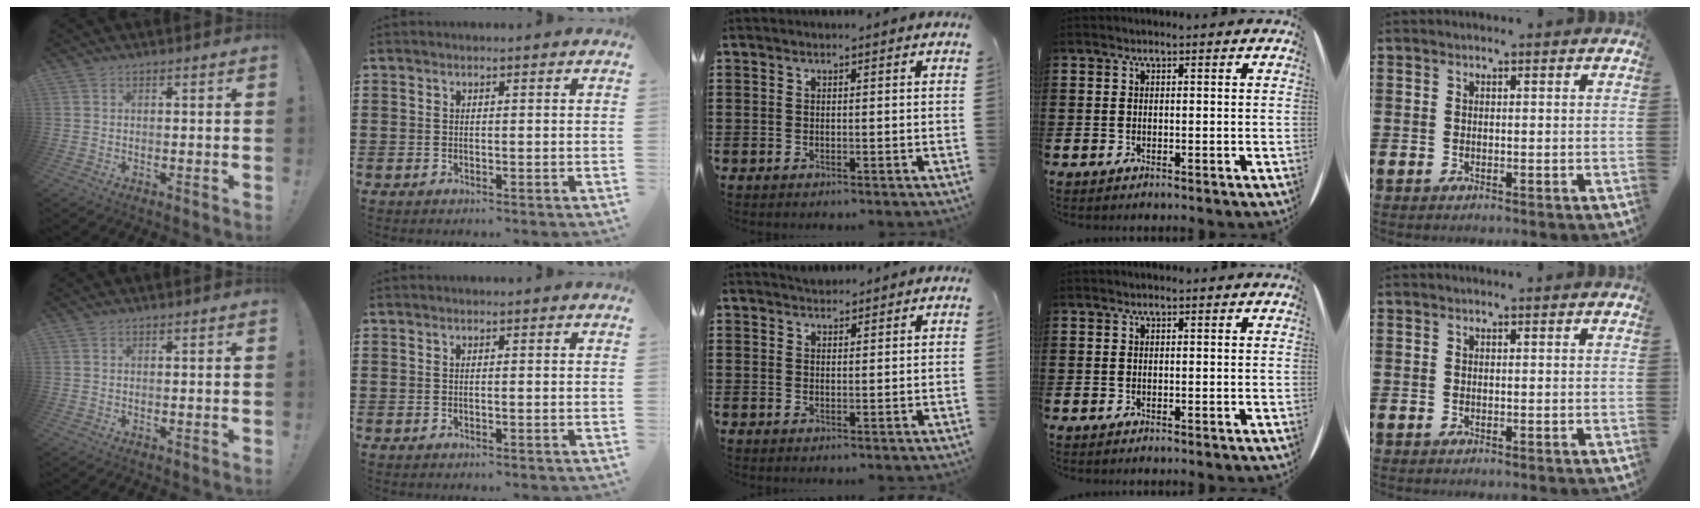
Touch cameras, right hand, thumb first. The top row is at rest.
{"middle": {"total": 1.6, "force": [1.5, 0.4, -0.2], "torque": [-0.002, 0.004, 0.030]}}